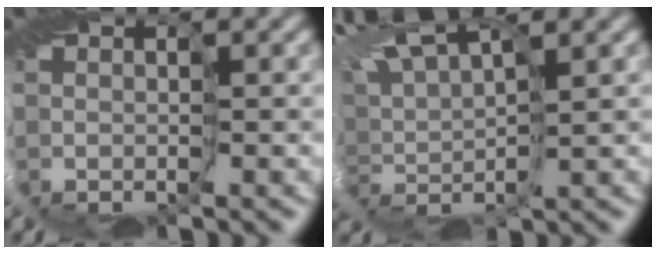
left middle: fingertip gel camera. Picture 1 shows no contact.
{"total": 5.9, "force": [4.3, 1.3, 3.8], "torque": [-0.088, 0.029, 0.069]}